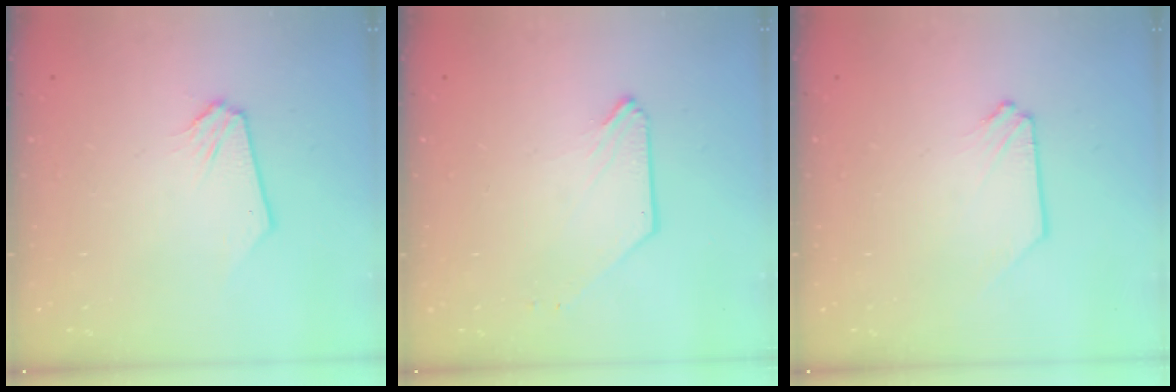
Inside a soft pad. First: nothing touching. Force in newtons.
{"total": 0.0}
{"total": 0.0}